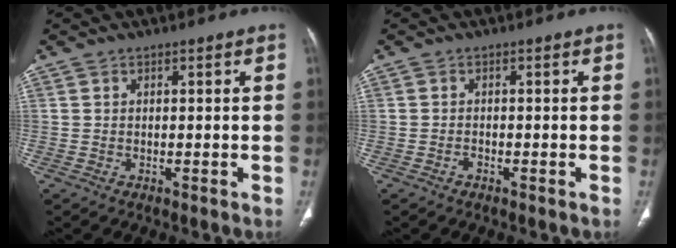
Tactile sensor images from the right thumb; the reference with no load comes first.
{"total": 0.7, "force": [-0.5, 0.4, 0.3], "torque": [-0.001, 0.005, -0.009]}